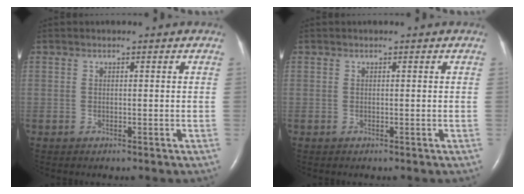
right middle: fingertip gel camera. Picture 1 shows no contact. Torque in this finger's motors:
{"motor_torque": [-0.09, 0.18, 0.00, 0.01]}